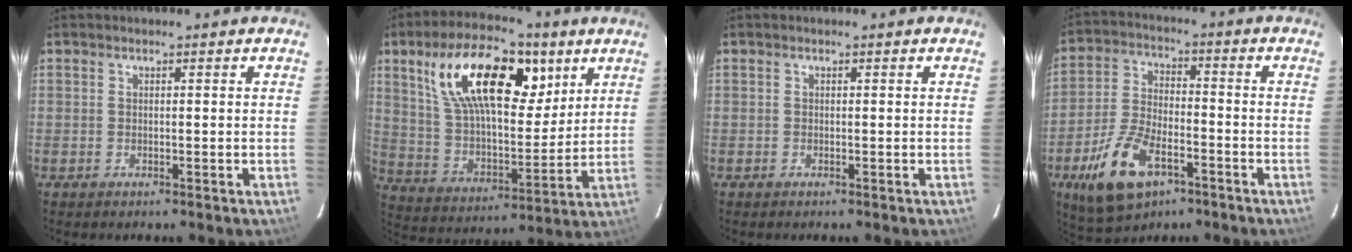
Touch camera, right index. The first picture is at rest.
{"total": 22.7, "force": [10.5, 10.8, 17.0], "torque": [-0.310, 0.024, 0.187]}
{"total": 0.0}
{"total": 13.9, "force": [-7.2, 6.8, 9.7], "torque": [-0.212, -0.010, -0.129]}